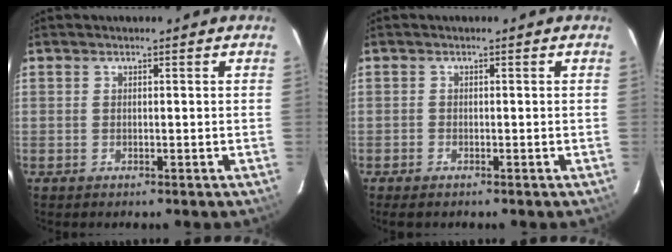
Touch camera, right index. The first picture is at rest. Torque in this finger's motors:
{"motor_torque": [0.20, -0.08, 0.00, 0.01]}